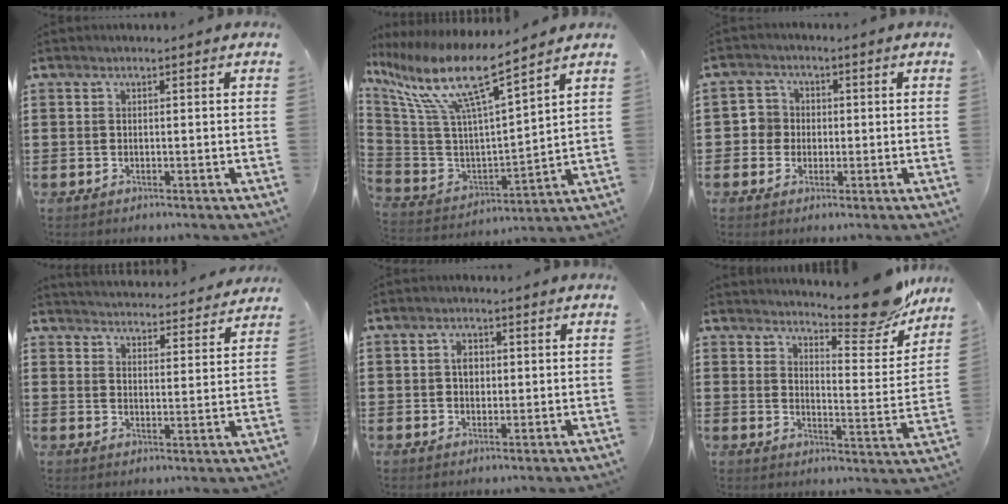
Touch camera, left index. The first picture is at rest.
{"total": 12.4, "force": [7.8, 2.1, 9.4], "torque": [-0.217, -0.049, 0.124]}
{"total": 3.3, "force": [-0.5, 3.2, 0.6], "torque": [-0.026, 0.008, -0.014]}
{"total": 4.0, "force": [4.0, -0.2, -0.1], "torque": [-0.007, -0.033, 0.067]}
{"total": 2.5, "force": [0.5, 1.7, 1.8], "torque": [-0.030, 0.006, 0.006]}
{"total": 11.3, "force": [10.3, 1.2, 4.4], "torque": [-0.054, -0.075, 0.178]}